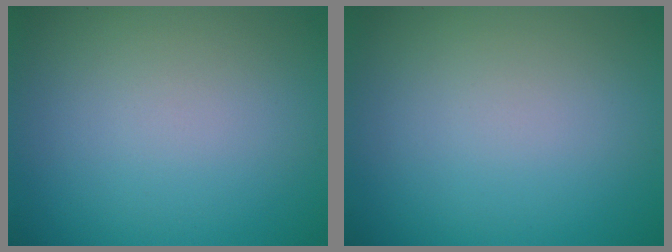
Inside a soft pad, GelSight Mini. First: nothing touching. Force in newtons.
{"total": 0.0}